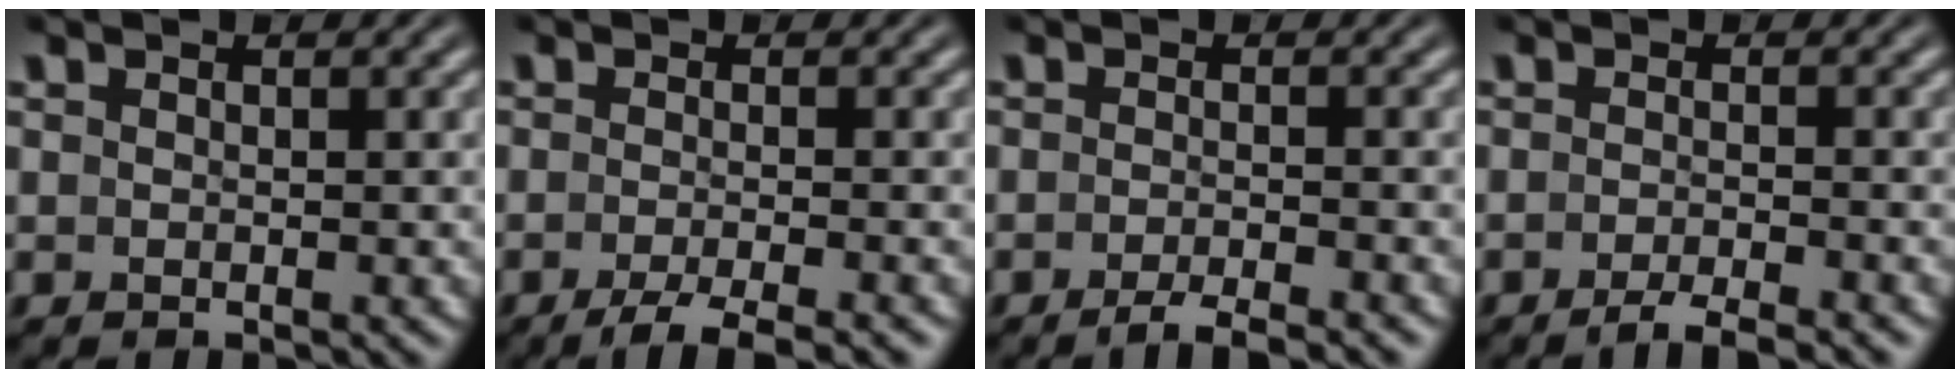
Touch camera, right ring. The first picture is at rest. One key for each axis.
{"total": 4.7, "fx": -3.8, "fy": 0.7, "fz": 2.6, "tx": -0.040, "ty": -0.010, "tz": -0.056}
{"total": 3.1, "fx": -2.8, "fy": 0.0, "fz": 1.4, "tx": -0.021, "ty": -0.001, "tz": -0.047}
{"total": 3.3, "fx": -2.9, "fy": 0.1, "fz": 1.5, "tx": -0.023, "ty": -0.001, "tz": -0.050}